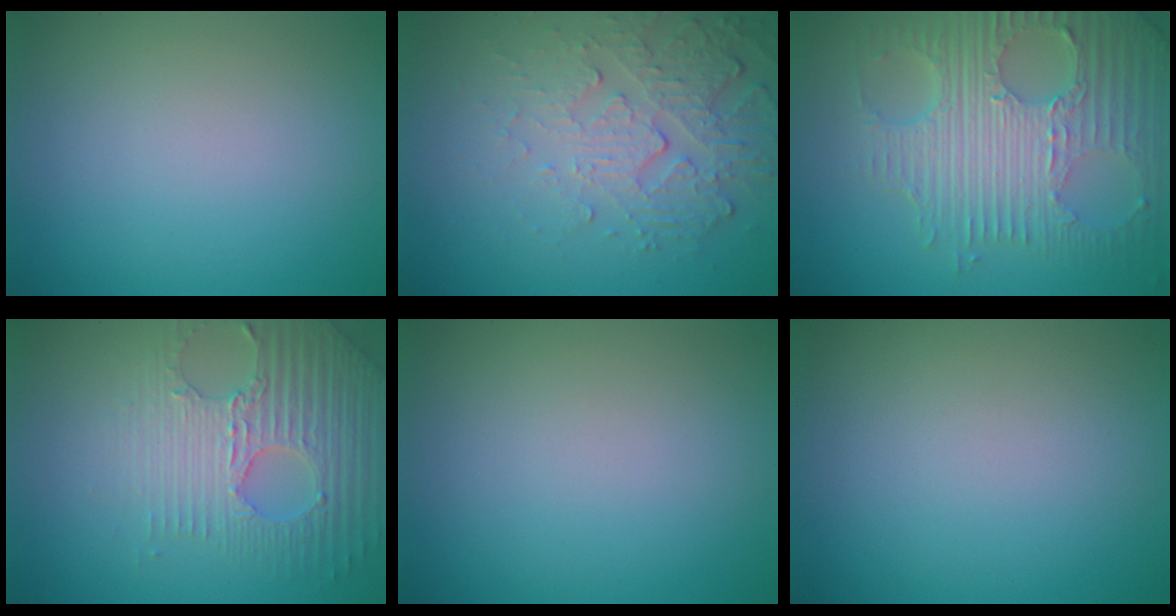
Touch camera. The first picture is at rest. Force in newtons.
{"total": 5.2, "press": 3.5, "slide": 3.9}
{"total": 8.1, "press": 5.8, "slide": 5.7}
{"total": 4.7, "press": 4.3, "slide": 2.0}
{"total": 0.0}
{"total": 0.0}